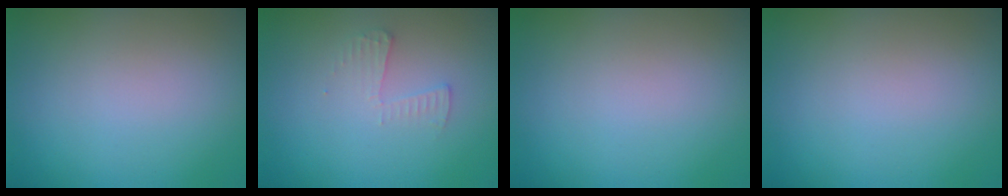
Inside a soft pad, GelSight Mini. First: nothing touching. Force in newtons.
{"total": 1.4, "press": 1.4, "slide": 0.1}
{"total": 0.0}
{"total": 0.0}